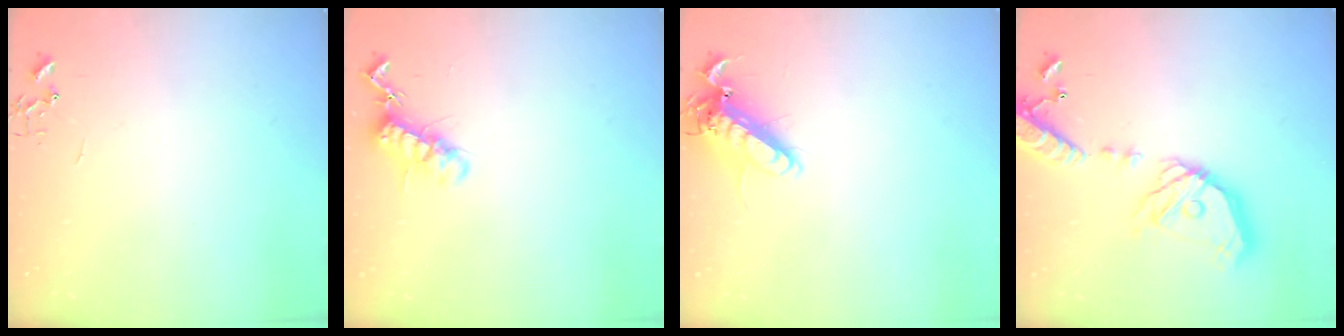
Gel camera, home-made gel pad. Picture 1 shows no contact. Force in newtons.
{"total": 12.5, "press": 12.5, "slide": 0.6}
{"total": 13.2, "press": 13.0, "slide": 2.1}
{"total": 21.8, "press": 21.5, "slide": 3.7}